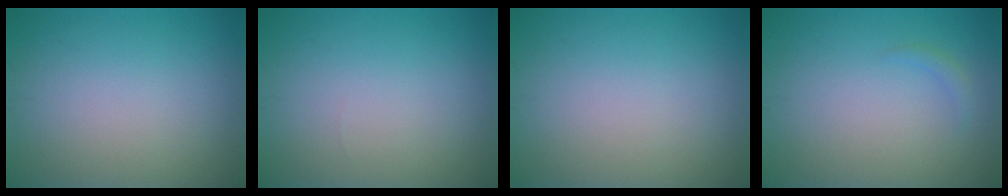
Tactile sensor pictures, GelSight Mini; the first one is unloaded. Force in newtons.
{"total": 0.0}
{"total": 0.0}
{"total": 0.8, "press": 0.8, "slide": 0.1}